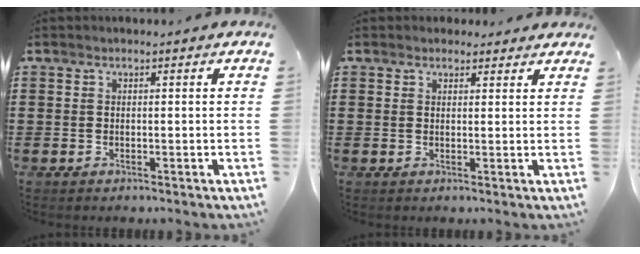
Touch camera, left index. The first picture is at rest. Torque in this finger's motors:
{"motor_torque": [1.53, -0.61, 0.53, 0.01]}